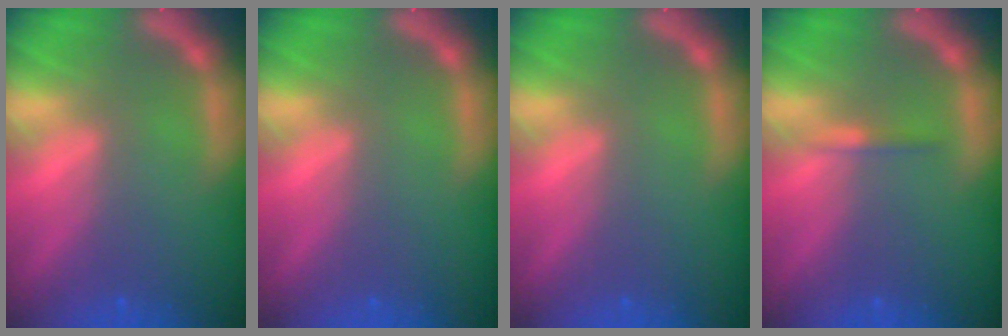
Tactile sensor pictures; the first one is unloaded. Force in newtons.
{"total": 0.0}
{"total": 0.0}
{"total": 0.9}